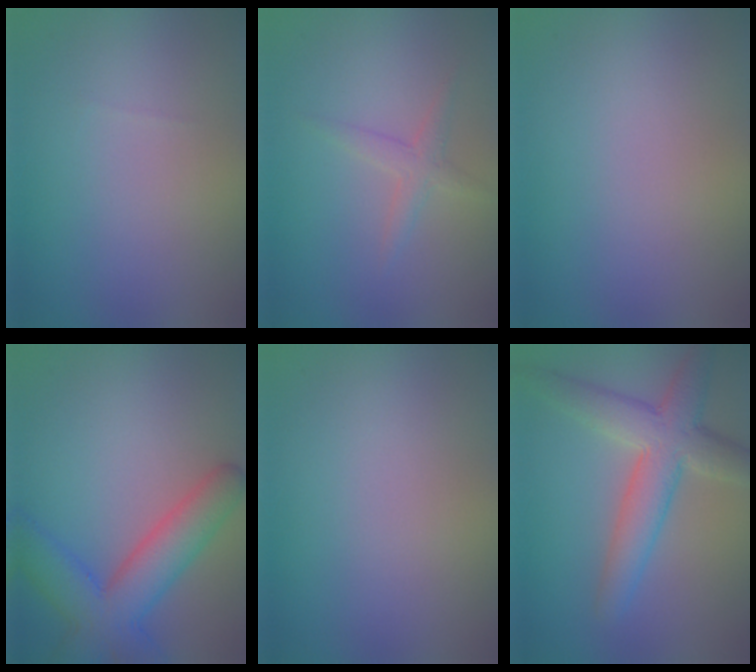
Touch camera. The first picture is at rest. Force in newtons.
{"total": 1.6, "press": 1.6, "slide": 0.1}
{"total": 0.0}
{"total": 6.9, "press": 6.9, "slide": 0.3}
{"total": 0.0}
{"total": 5.9, "press": 5.9, "slide": 0.3}